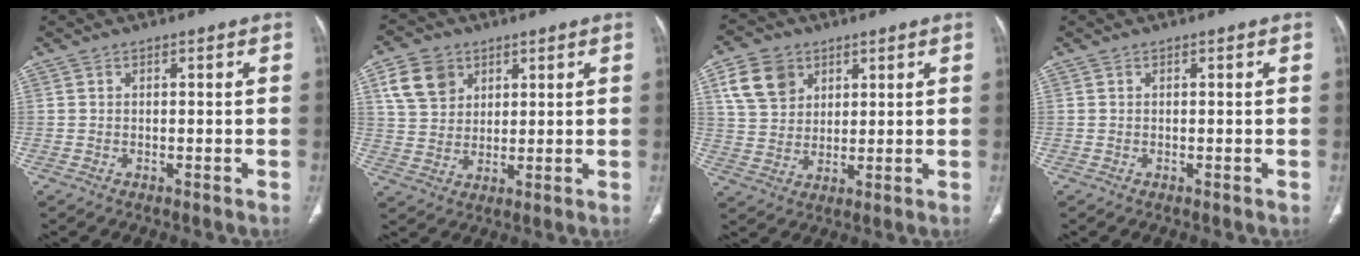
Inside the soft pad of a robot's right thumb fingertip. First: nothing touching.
{"total": 8.9, "force": [4.1, 6.8, 4.0], "torque": [-0.054, -0.011, 0.084]}
{"total": 9.7, "force": [4.5, 7.3, 4.5], "torque": [-0.063, -0.011, 0.091]}
{"total": 0.0}